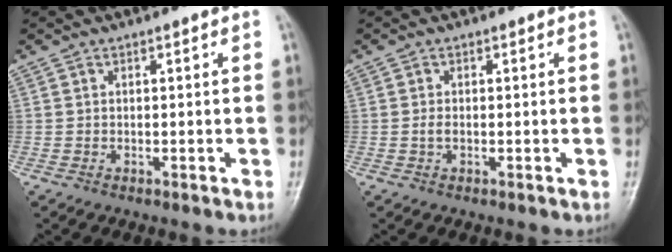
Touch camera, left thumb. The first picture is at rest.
{"total": 1.2, "force": [-0.1, 0.7, 0.9], "torque": [-0.016, -0.001, -0.004]}